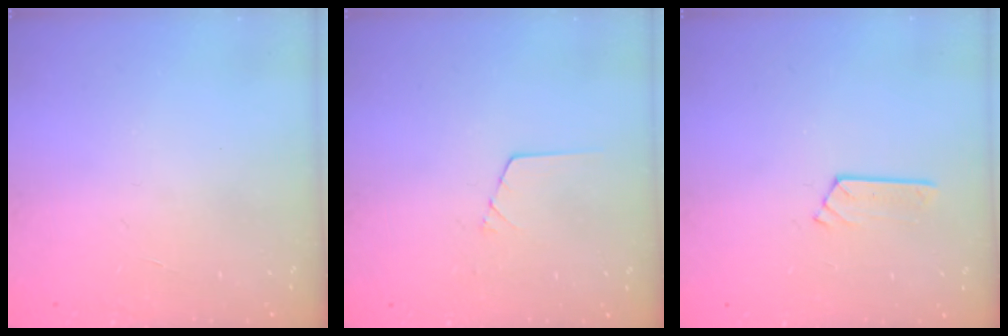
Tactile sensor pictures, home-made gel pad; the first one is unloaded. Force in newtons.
{"total": 1.6, "press": 1.6, "slide": 0.0}
{"total": 2.4, "press": 2.4, "slide": 0.1}